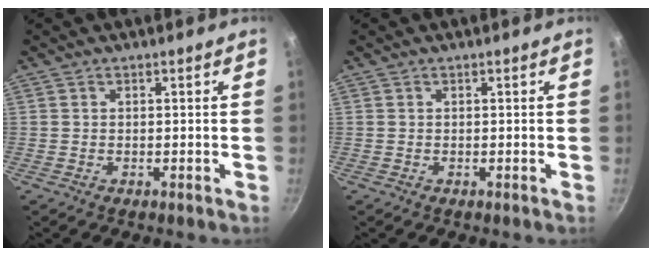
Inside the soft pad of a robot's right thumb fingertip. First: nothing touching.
{"total": 0.0}